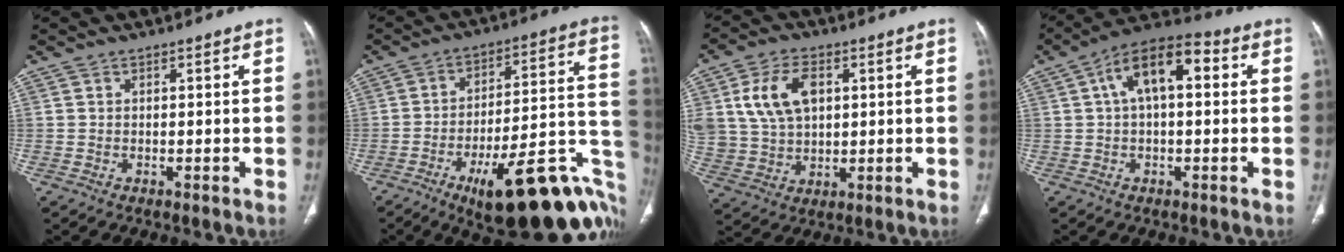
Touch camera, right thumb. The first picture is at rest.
{"total": 28.0, "force": [-12.6, 8.8, 23.4], "torque": [-0.232, 0.068, -0.172]}
{"total": 11.9, "force": [3.5, 8.0, 8.1], "torque": [-0.142, -0.002, 0.073]}
{"total": 11.3, "force": [2.5, 5.5, 9.6], "torque": [-0.157, 0.035, 0.031]}